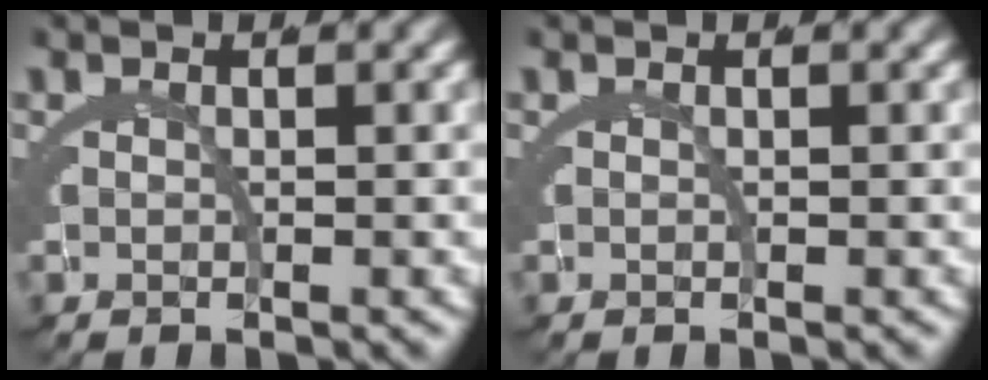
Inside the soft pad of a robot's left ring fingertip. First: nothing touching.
{"total": 0.0}